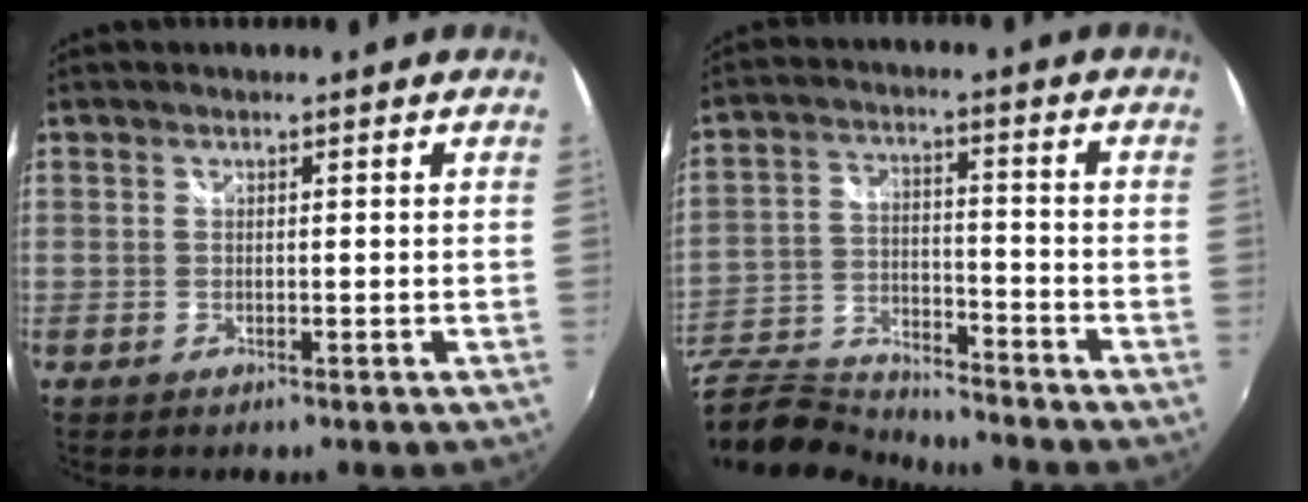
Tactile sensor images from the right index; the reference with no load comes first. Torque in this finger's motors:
{"motor_torque": [-2.14, 0.00, -1.05, -0.21]}